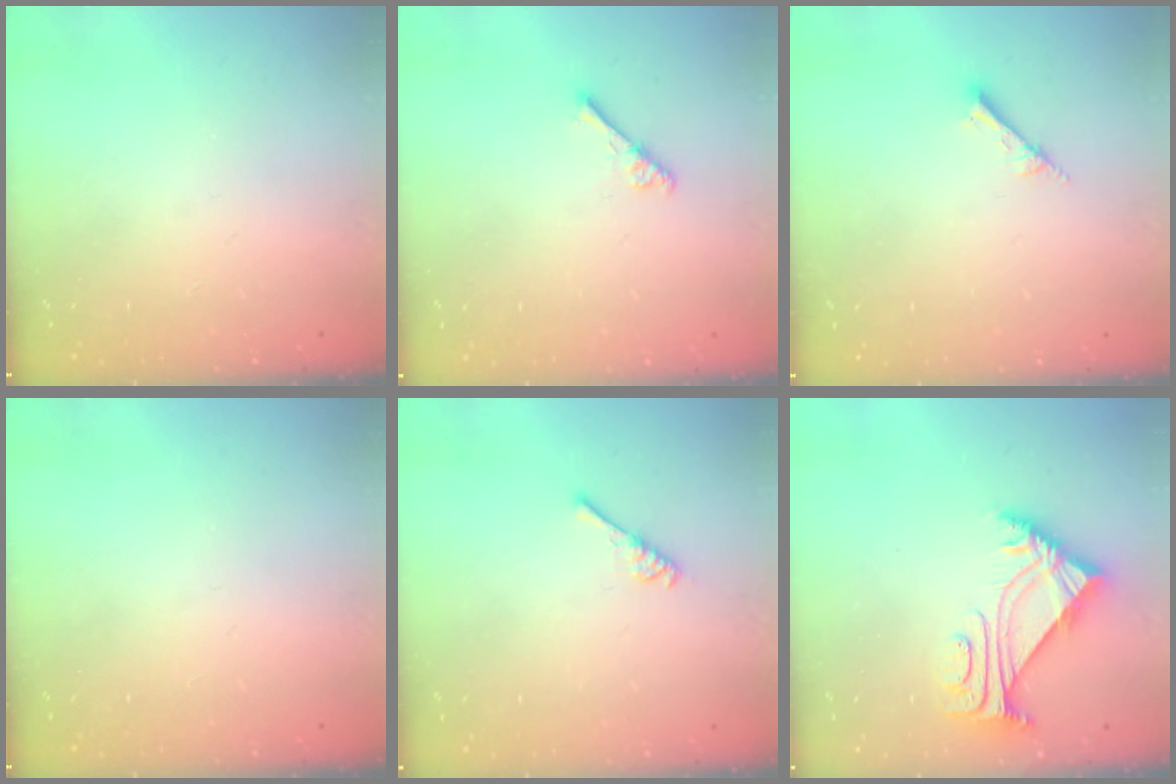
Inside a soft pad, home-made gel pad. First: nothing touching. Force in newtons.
{"total": 3.7, "press": 3.7, "slide": 0.5}
{"total": 1.8, "press": 1.8, "slide": 0.0}
{"total": 0.0}
{"total": 4.3, "press": 4.3, "slide": 0.7}
{"total": 5.2, "press": 5.1, "slide": 1.0}